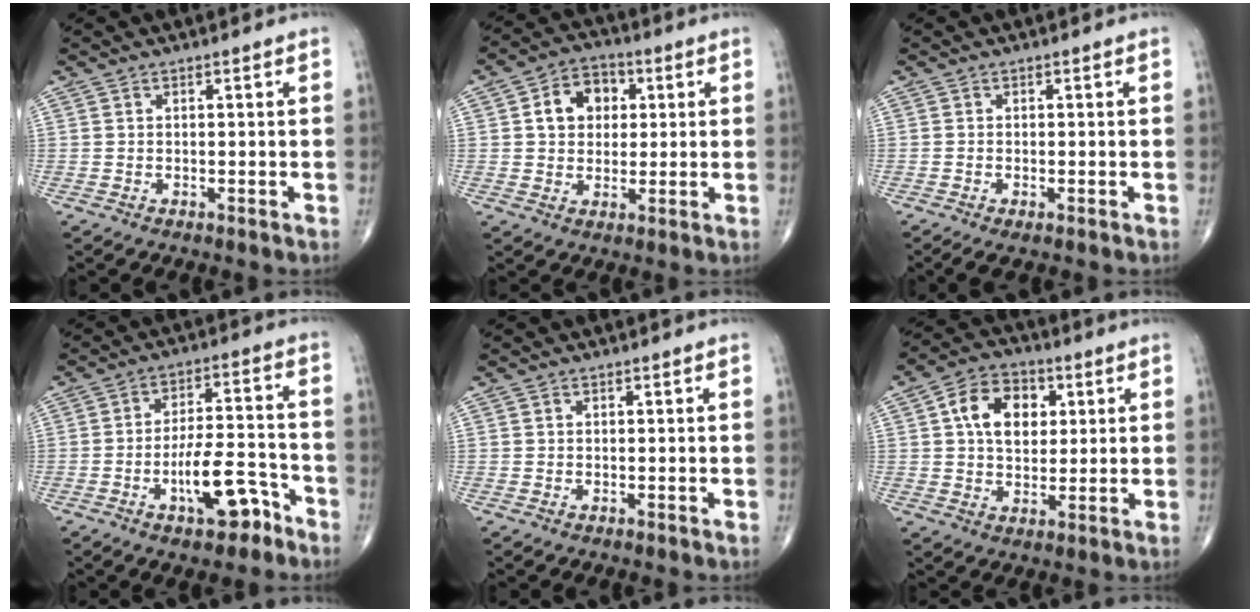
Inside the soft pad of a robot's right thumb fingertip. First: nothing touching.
{"total": 8.9, "force": [1.9, 7.0, 5.2], "torque": [-0.049, 0.008, 0.023]}
{"total": 1.9, "force": [-1.1, 0.5, 1.5], "torque": [-0.038, -0.003, -0.023]}
{"total": 10.7, "force": [-5.5, 4.2, 8.2], "torque": [-0.125, 0.045, -0.085]}
{"total": 0.0}
{"total": 11.0, "force": [2.8, 7.8, 7.2], "torque": [-0.090, 0.004, 0.040]}